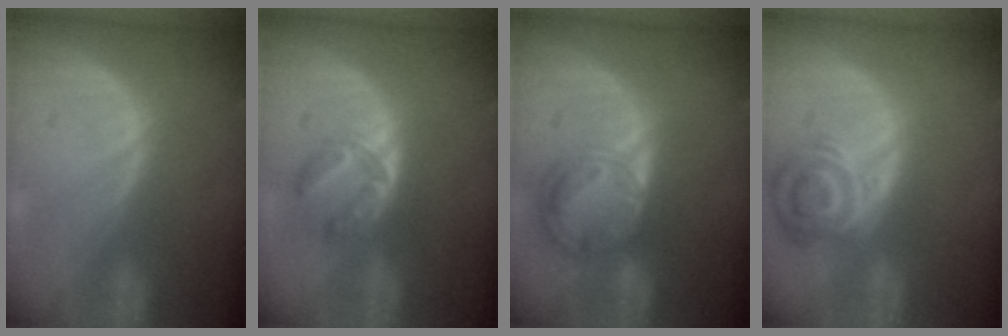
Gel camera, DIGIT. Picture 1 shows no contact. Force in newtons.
{"total": 5.3, "press": 5.1, "slide": 1.3}
{"total": 8.7, "press": 7.4, "slide": 4.6}
{"total": 7.8, "press": 7.0, "slide": 3.6}